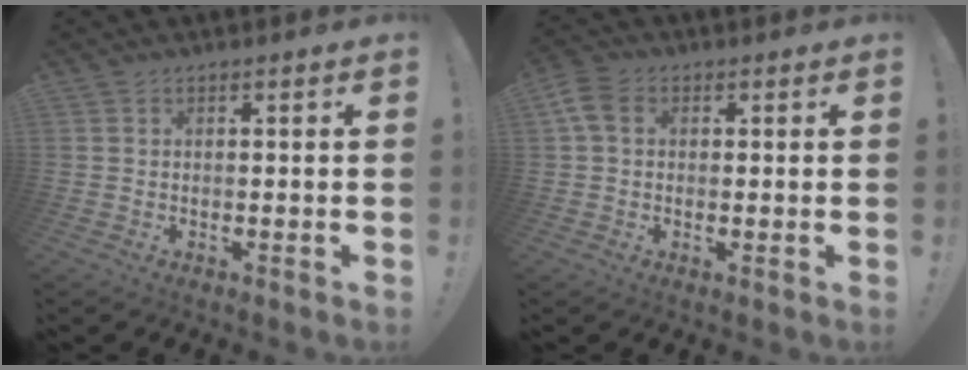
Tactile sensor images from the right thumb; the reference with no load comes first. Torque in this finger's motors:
{"motor_torque": [0.58, 0.57, 0.20, 0.37, 0.08]}